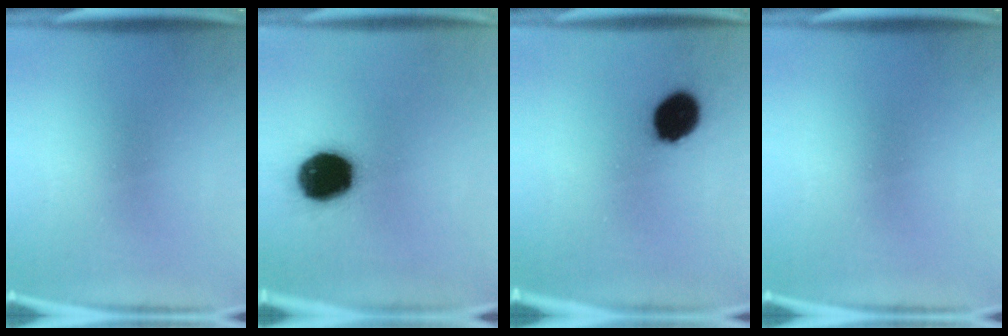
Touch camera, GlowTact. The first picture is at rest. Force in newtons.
{"total": 18.4}
{"total": 10.8}
{"total": 0.0}